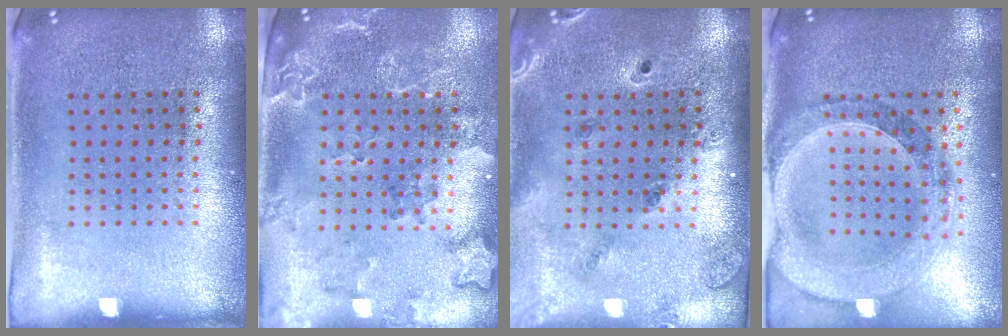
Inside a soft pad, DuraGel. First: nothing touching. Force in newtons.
{"total": 2.0, "press": 1.9, "slide": 0.7}
{"total": 1.4, "press": 1.4, "slide": 0.3}
{"total": 1.5, "press": 1.4, "slide": 0.4}